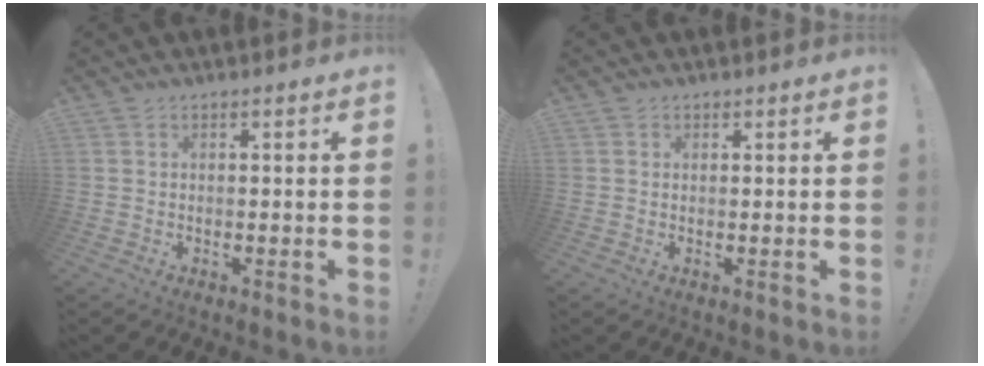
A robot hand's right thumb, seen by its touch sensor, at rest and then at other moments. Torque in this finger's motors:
{"motor_torque": [0.24, 0.13, -0.05, -0.04, -0.02]}